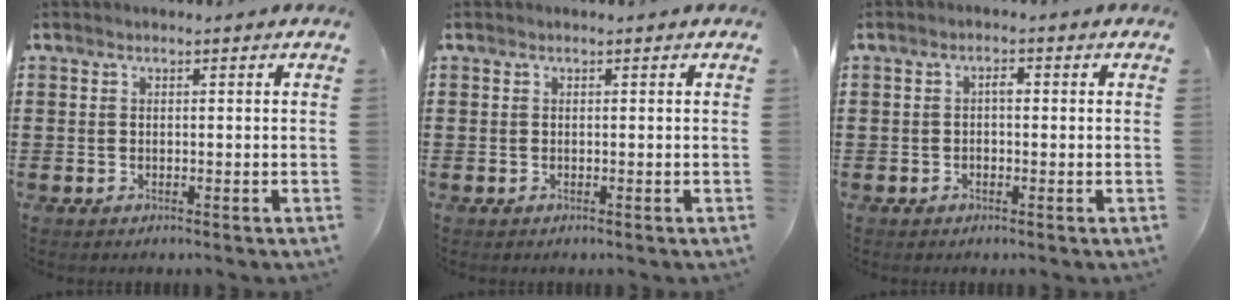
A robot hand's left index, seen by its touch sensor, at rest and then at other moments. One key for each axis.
{"total": 0.0}
{"total": 1.6, "fx": 0.0, "fy": 0.7, "fz": 1.5, "tx": -0.030, "ty": 0.004, "tz": -0.002}